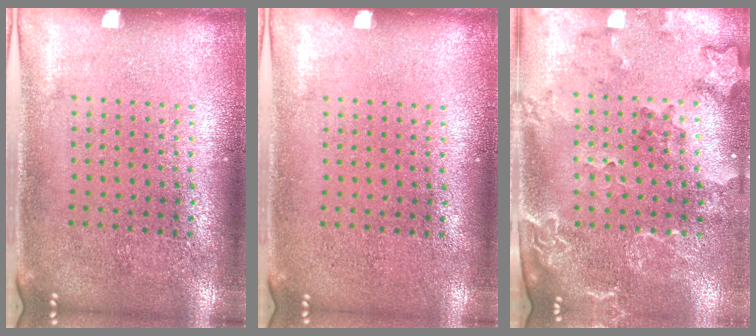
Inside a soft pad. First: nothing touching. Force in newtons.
{"total": 0.0}
{"total": 2.1, "press": 2.0, "slide": 0.8}